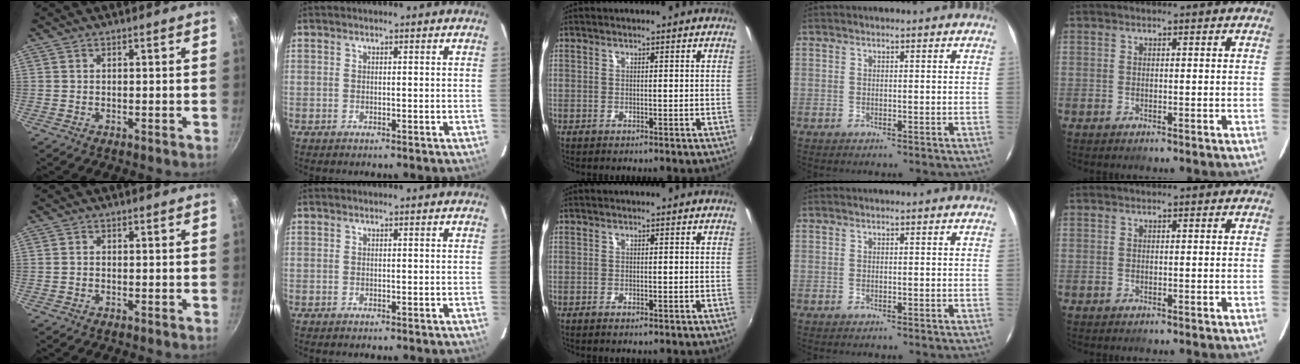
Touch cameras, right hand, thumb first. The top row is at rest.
{"thumb": {"total": 0.7, "force": [-0.3, 0.6, 0.3], "torque": [-0.007, 0.003, -0.007]}, "middle": {"total": 1.0, "force": [-0.7, 0.4, 0.6], "torque": [-0.010, -0.003, -0.012]}}